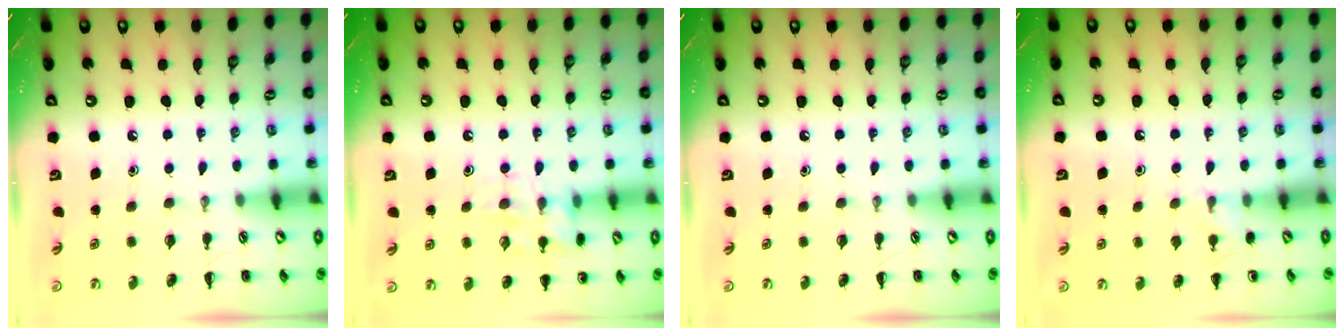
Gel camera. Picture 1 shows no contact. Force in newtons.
{"total": 11.9, "press": 11.8, "slide": 1.4}
{"total": 0.0}
{"total": 4.8, "press": 4.5, "slide": 1.7}